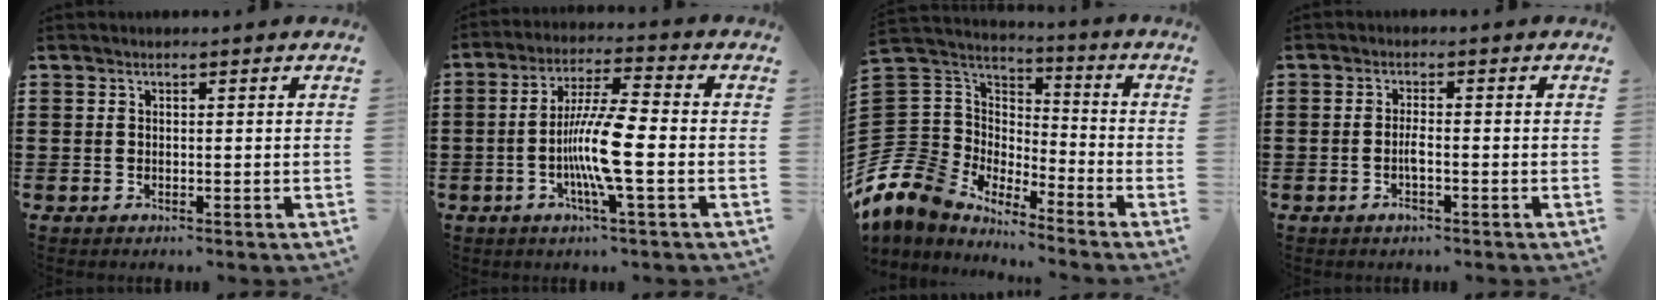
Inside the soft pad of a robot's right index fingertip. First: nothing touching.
{"total": 9.6, "force": [-2.1, 1.1, 9.3], "torque": [-0.190, -0.015, -0.047]}
{"total": 8.7, "force": [-6.1, 6.1, 0.6], "torque": [-0.081, -0.022, -0.127]}
{"total": 2.2, "force": [-0.9, 0.5, 2.0], "torque": [-0.038, 0.002, -0.016]}